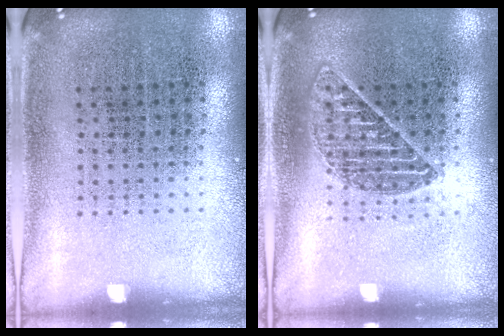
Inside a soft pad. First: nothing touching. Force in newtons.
{"total": 1.0, "press": 0.9, "slide": 0.4}